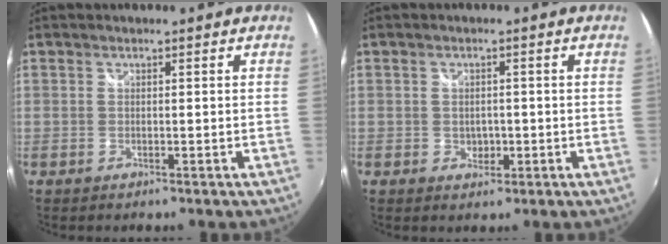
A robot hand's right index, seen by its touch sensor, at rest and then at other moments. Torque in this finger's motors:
{"motor_torque": [-0.13, 0.09, 0.00, 0.00]}